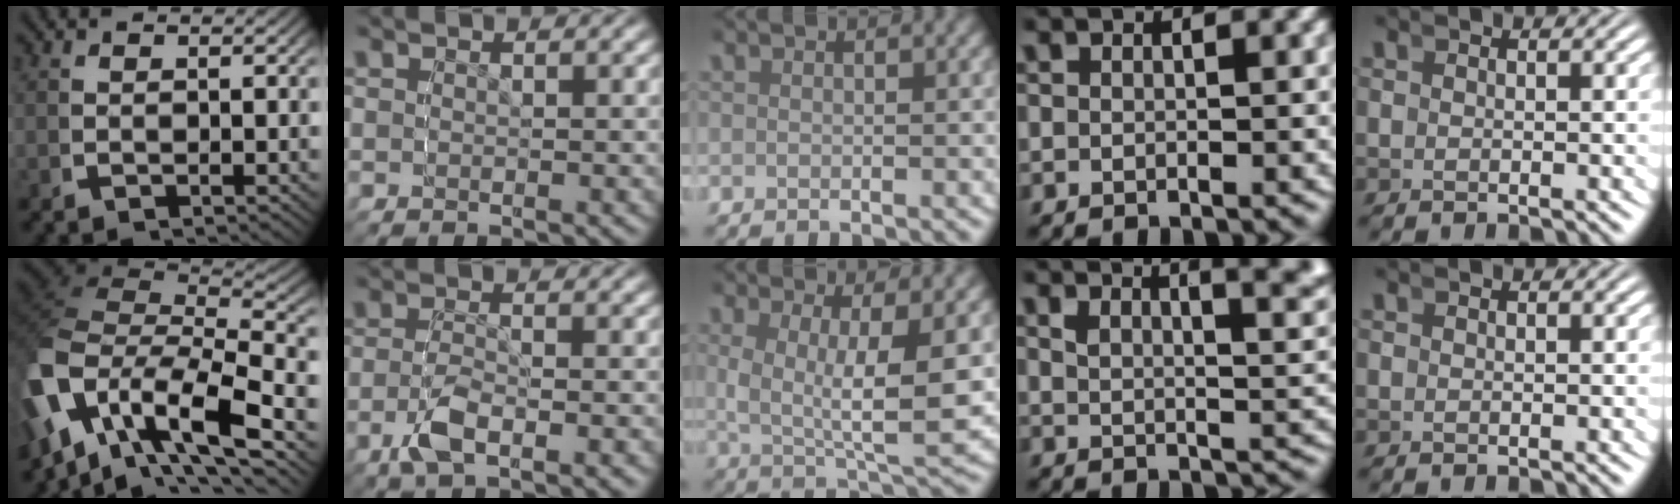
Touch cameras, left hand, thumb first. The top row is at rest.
{"thumb": {"total": 15.2, "force": [0.1, 9.3, 12.0], "torque": [-0.276, -0.043, 0.019]}, "index": {"total": 2.6, "force": [-1.5, 0.4, 2.1], "torque": [-0.043, -0.005, -0.026]}, "middle": {"total": 7.2, "force": [1.2, 2.8, 6.5], "torque": [-0.107, -0.016, 0.022]}, "ring": {"total": 9.5, "force": [4.6, 3.8, 7.4], "torque": [-0.073, 0.015, 0.065]}}